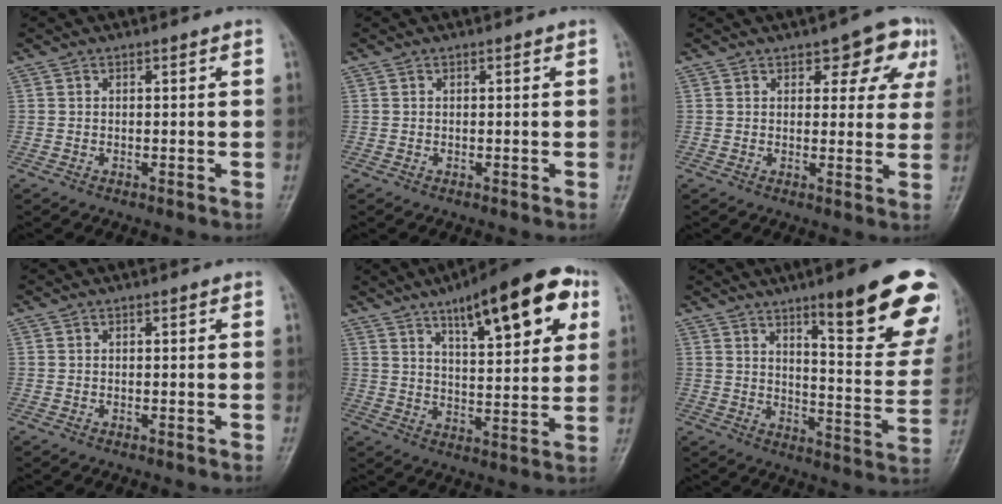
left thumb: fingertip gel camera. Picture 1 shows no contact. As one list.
[{"total": 0.0}, {"total": 8.4, "force": [4.1, 4.3, 5.8], "torque": [-0.024, -0.010, 0.044]}, {"total": 0.0}, {"total": 18.7, "force": [9.0, 6.0, 15.2], "torque": [-0.182, -0.020, 0.130]}, {"total": 20.9, "force": [12.3, 4.3, 16.3], "torque": [-0.170, -0.065, 0.171]}]